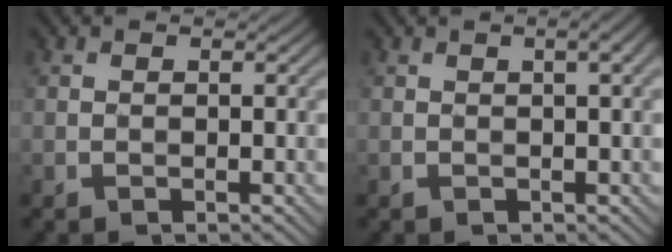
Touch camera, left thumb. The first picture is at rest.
{"total": 2.5, "force": [0.6, 0.3, 2.4], "torque": [-0.035, 0.008, 0.012]}